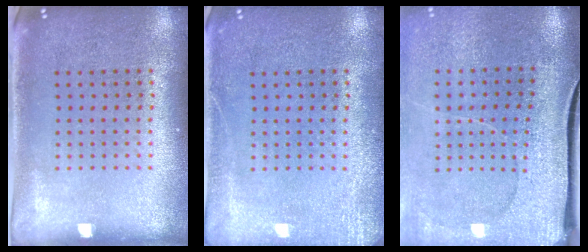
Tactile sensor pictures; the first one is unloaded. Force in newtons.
{"total": 2.5, "press": 2.4, "slide": 0.3}
{"total": 4.0, "press": 3.3, "slide": 2.3}